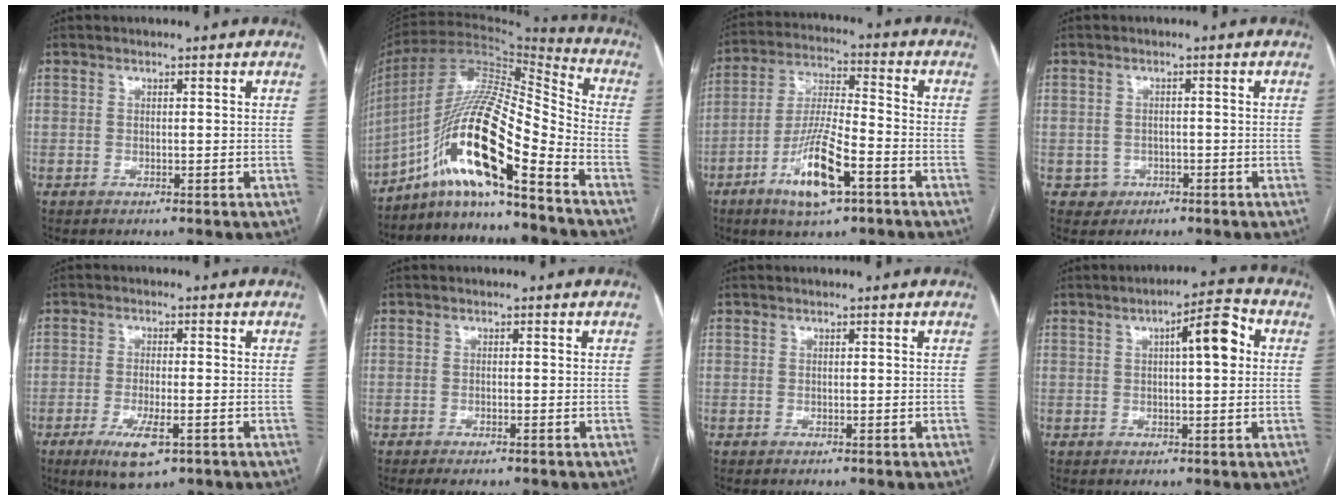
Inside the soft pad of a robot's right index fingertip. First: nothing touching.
{"total": 18.6, "force": [-10.9, 1.7, 14.9], "torque": [-0.295, 0.009, -0.199]}
{"total": 12.3, "force": [-6.0, 2.4, 10.4], "torque": [-0.207, -0.009, -0.108]}
{"total": 2.4, "force": [-1.0, 2.1, 0.0], "torque": [0.008, 0.011, -0.013]}
{"total": 6.4, "force": [-3.1, 1.6, 5.4], "torque": [-0.103, -0.013, -0.048]}
{"total": 1.8, "force": [-1.4, 0.3, 1.1], "torque": [-0.016, -0.004, -0.020]}
{"total": 0.0}
{"total": 7.1, "force": [1.5, 1.4, 6.8], "torque": [-0.100, 0.022, 0.018]}